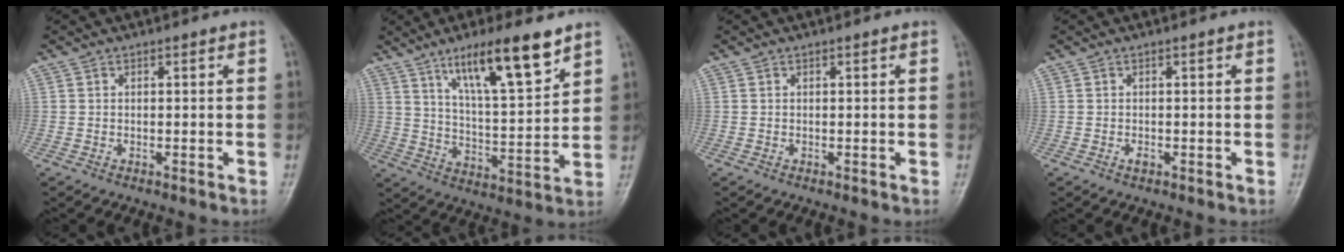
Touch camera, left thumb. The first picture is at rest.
{"total": 14.3, "force": [9.1, 2.8, 10.7], "torque": [-0.168, -0.046, 0.162]}
{"total": 0.0}
{"total": 0.9, "force": [-0.3, 0.5, 0.7], "torque": [-0.010, 0.000, -0.005]}